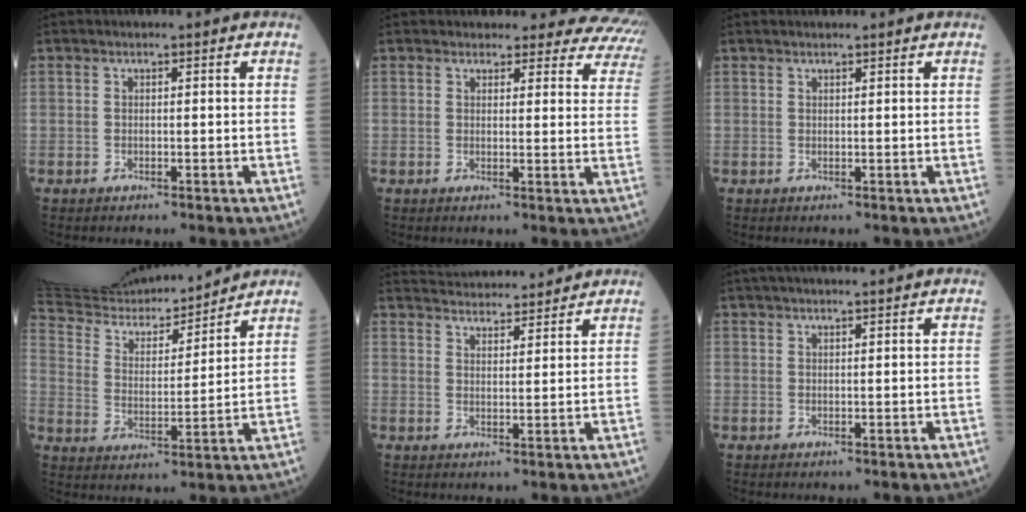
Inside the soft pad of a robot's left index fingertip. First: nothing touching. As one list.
[{"total": 13.5, "force": [12.7, 4.7, 0.8], "torque": [0.039, -0.053, 0.096]}, {"total": 2.1, "force": [2.0, 0.1, 0.6], "torque": [-0.008, 0.019, 0.026]}, {"total": 20.6, "force": [19.4, 3.3, 6.2], "torque": [-0.130, 0.002, 0.320]}, {"total": 13.4, "force": [13.0, 1.8, 2.9], "torque": [-0.049, 0.026, 0.182]}, {"total": 8.5, "force": [7.5, 0.3, 4.0], "torque": [-0.060, 0.034, 0.102]}]